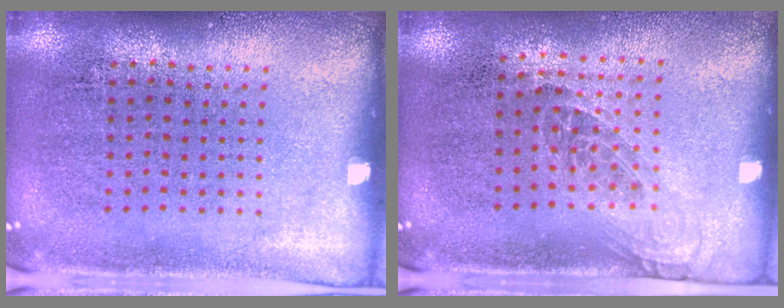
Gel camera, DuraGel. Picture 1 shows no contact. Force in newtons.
{"total": 1.2, "press": 1.0, "slide": 0.7}